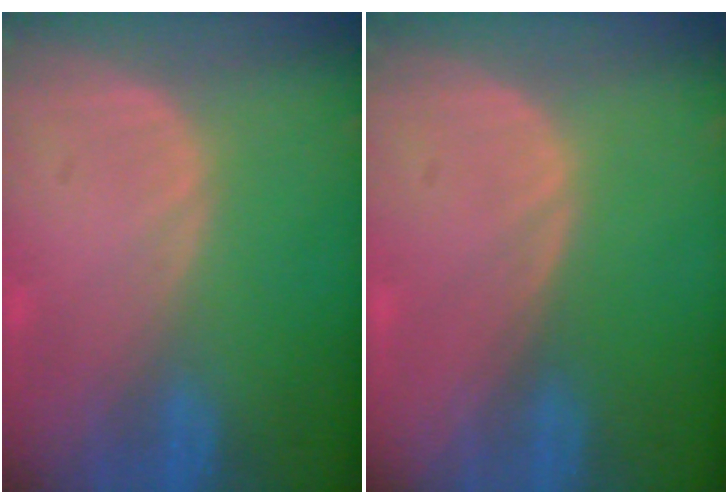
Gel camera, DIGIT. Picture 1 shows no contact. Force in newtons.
{"total": 0.0}